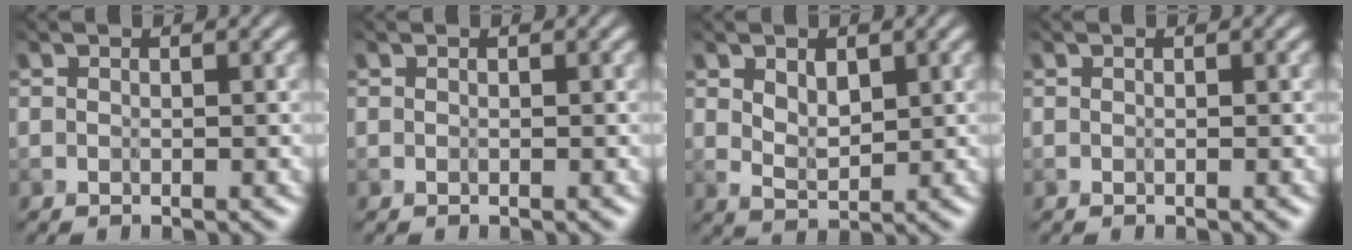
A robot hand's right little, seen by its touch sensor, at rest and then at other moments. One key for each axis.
{"total": 0.0}
{"total": 3.1, "fx": 2.0, "fy": 1.4, "fz": 1.9, "tx": -0.043, "ty": 0.001, "tz": 0.042}
{"total": 0.0}